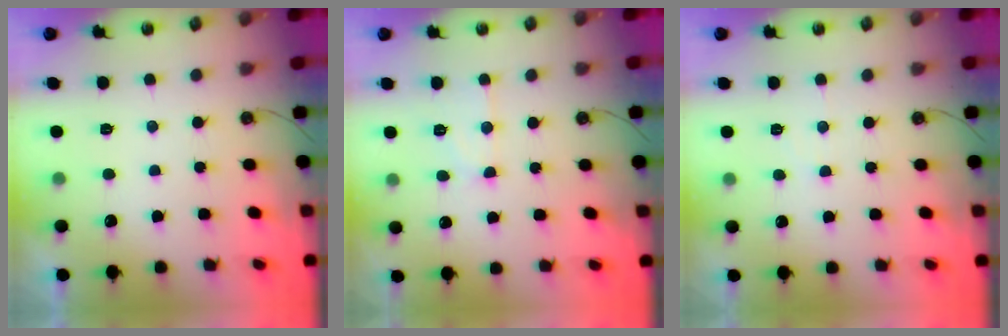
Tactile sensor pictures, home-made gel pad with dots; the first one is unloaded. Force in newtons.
{"total": 9.2, "press": 9.2, "slide": 0.8}
{"total": 4.5, "press": 4.4, "slide": 0.6}